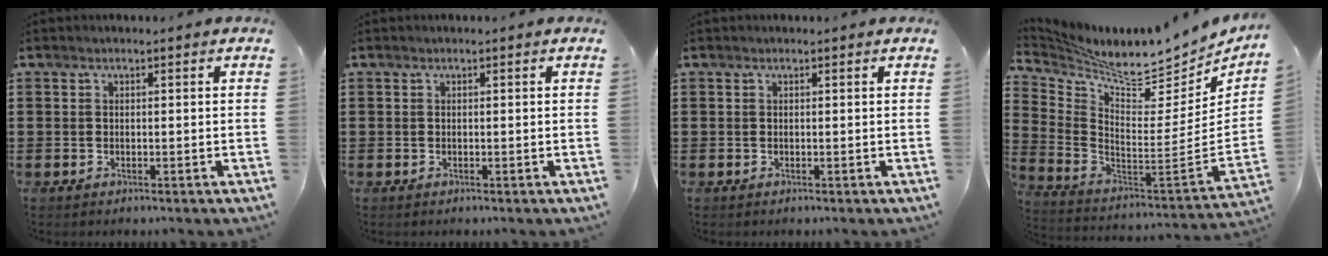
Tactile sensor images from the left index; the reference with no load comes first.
{"total": 0.0}
{"total": 0.0}
{"total": 6.7, "force": [6.2, 0.6, 2.4], "torque": [-0.068, -0.076, 0.100]}